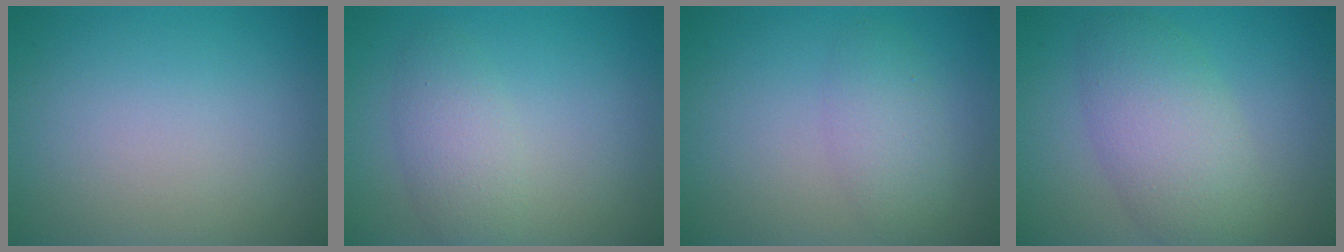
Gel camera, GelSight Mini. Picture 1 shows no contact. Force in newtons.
{"total": 2.8, "press": 2.8, "slide": 0.1}
{"total": 2.5, "press": 2.5, "slide": 0.1}
{"total": 5.7, "press": 5.7, "slide": 0.1}